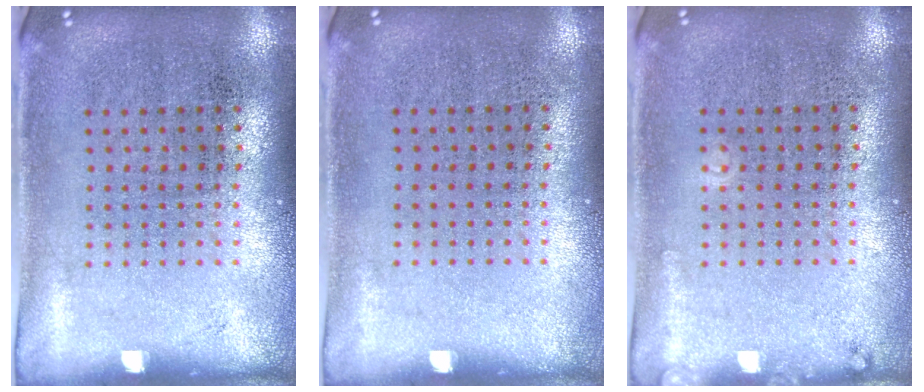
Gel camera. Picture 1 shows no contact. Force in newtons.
{"total": 0.0}
{"total": 0.9, "press": 0.8, "slide": 0.2}